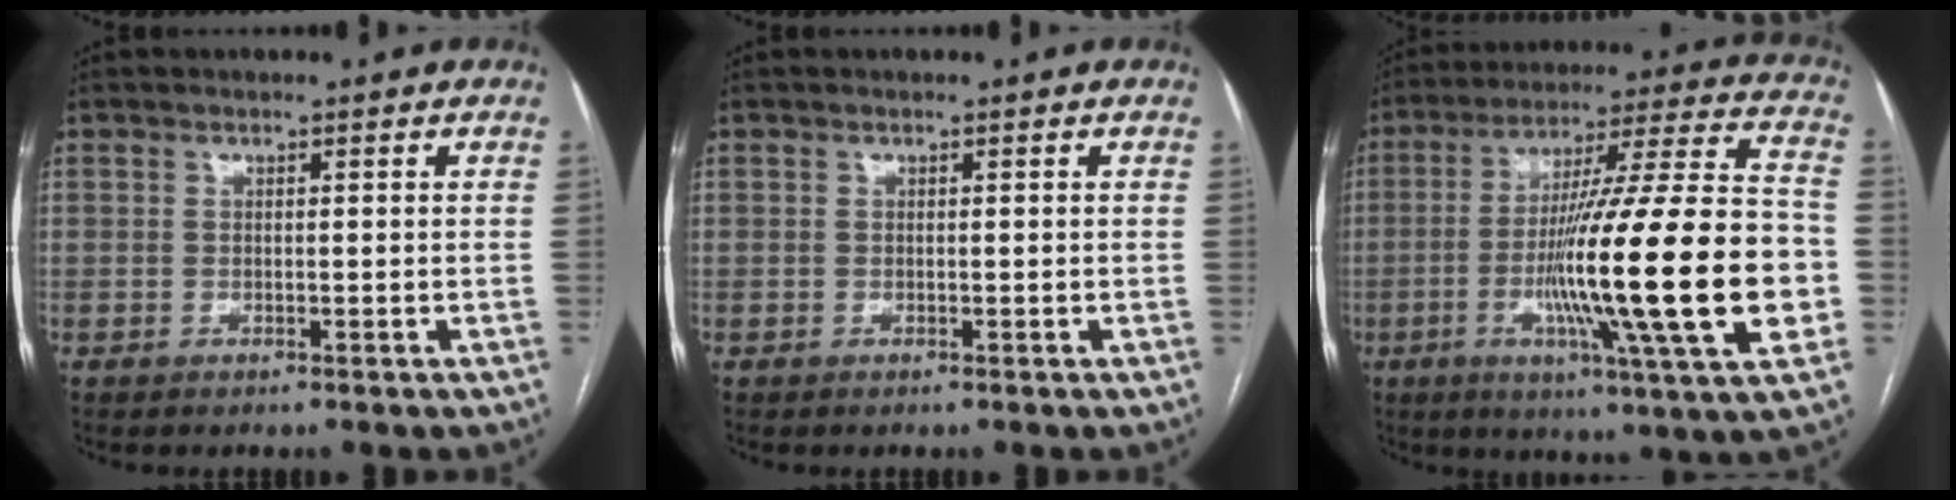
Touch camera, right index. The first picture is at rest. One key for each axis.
{"total": 0.0}
{"total": 27.2, "fx": -5.3, "fy": 0.8, "fz": 26.6, "tx": -0.402, "ty": -0.014, "tz": -0.096}